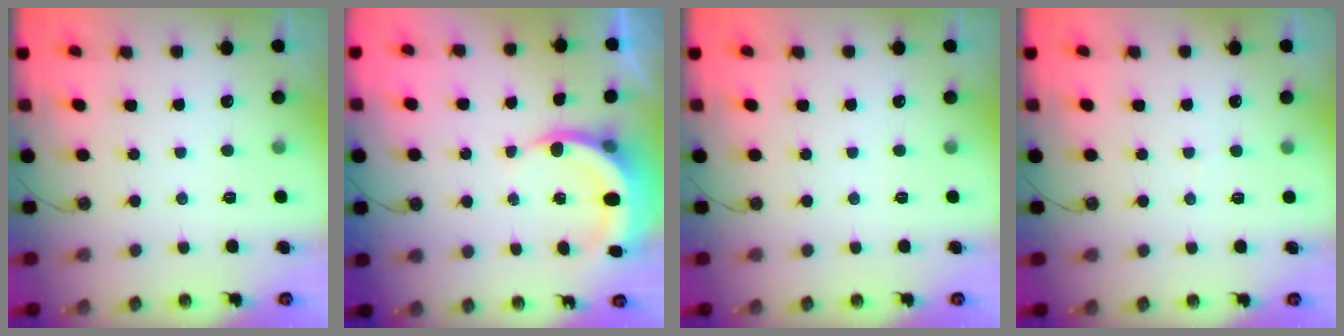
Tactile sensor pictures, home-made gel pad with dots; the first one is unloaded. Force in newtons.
{"total": 6.4, "press": 6.3, "slide": 1.4}
{"total": 0.0}
{"total": 4.5, "press": 4.5, "slide": 0.4}